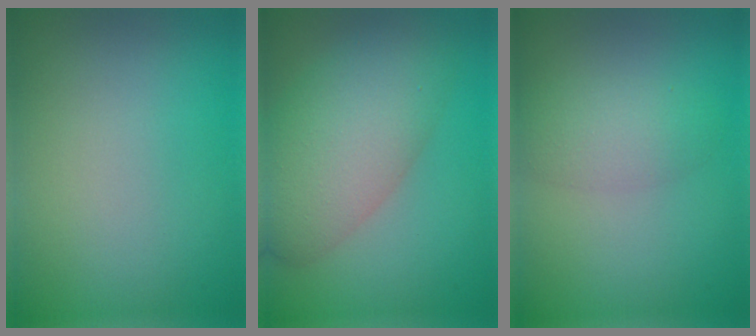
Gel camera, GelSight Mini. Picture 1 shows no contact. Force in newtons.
{"total": 7.9, "press": 7.9, "slide": 0.4}
{"total": 2.7, "press": 2.7, "slide": 0.1}